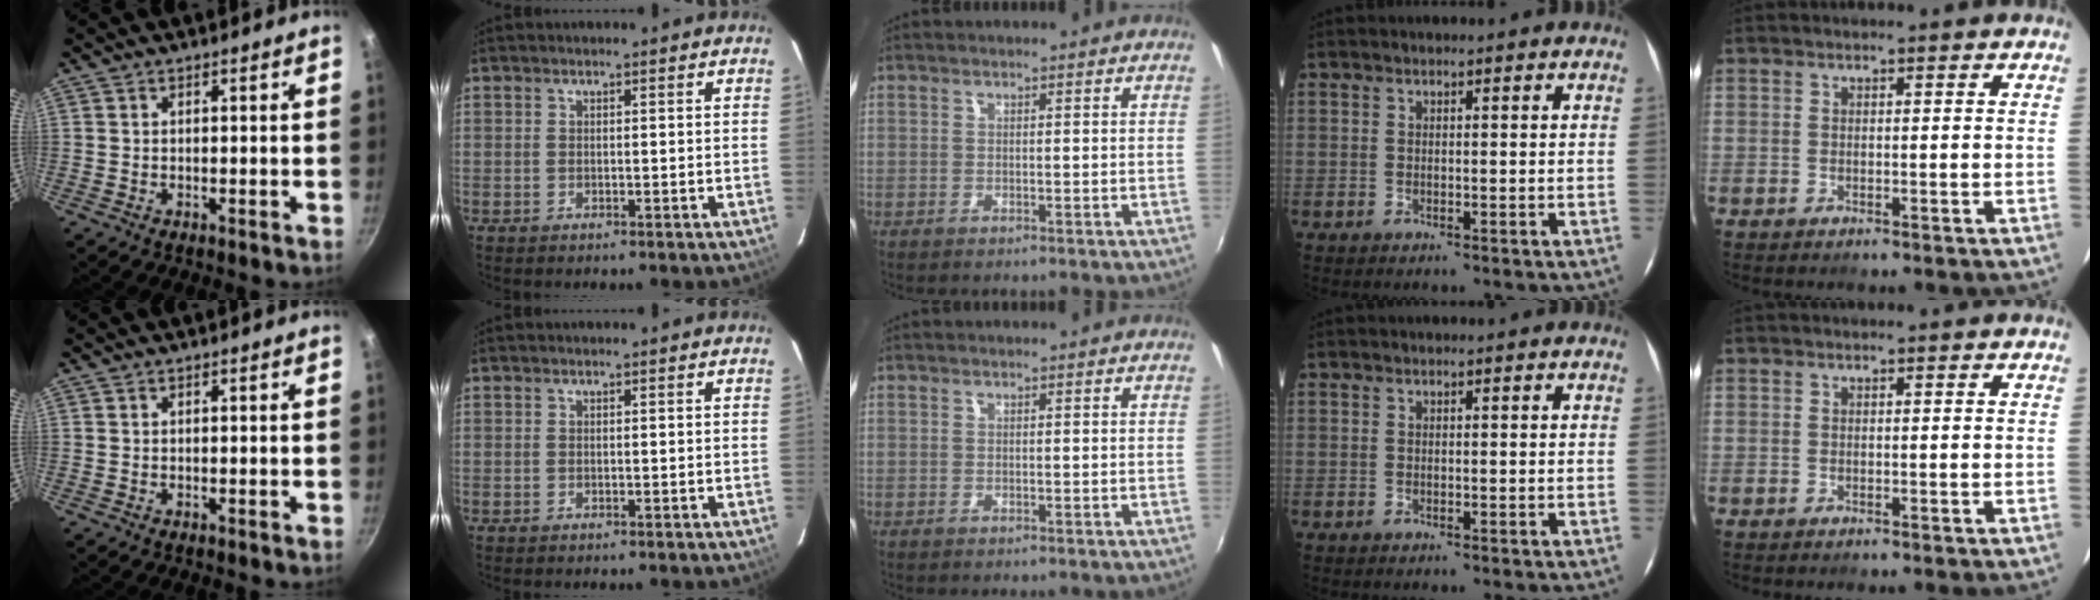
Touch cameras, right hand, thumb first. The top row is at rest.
{}